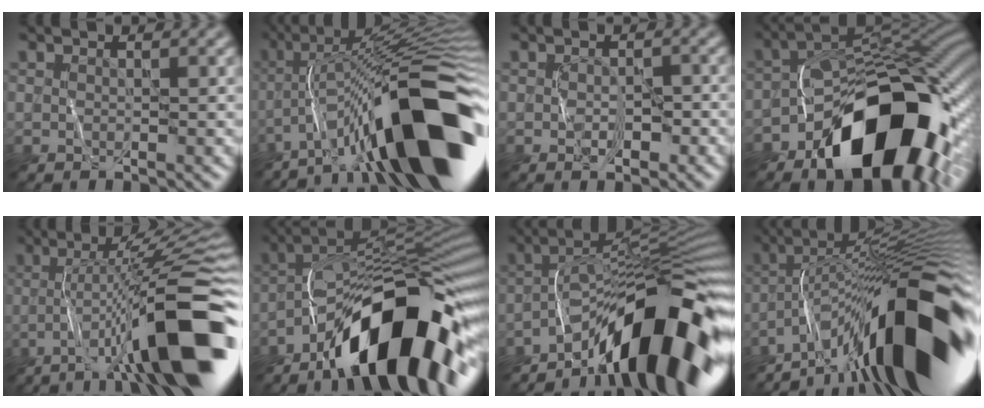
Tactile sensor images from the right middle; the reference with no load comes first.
{"total": 16.1, "force": [-7.2, 3.1, 14.0], "torque": [-0.214, 0.031, -0.120]}
{"total": 2.2, "force": [-0.9, 1.3, 1.6], "torque": [-0.022, -0.001, -0.015]}
{"total": 15.3, "force": [-7.3, 8.2, 10.6], "torque": [-0.122, 0.010, -0.136]}
{"total": 13.1, "force": [-4.3, 2.0, 12.2], "torque": [-0.190, 0.012, -0.070]}
{"total": 14.7, "force": [-8.3, 4.4, 11.3], "torque": [-0.165, 0.018, -0.152]}
{"total": 13.3, "force": [-7.8, 2.9, 10.4], "torque": [-0.145, 0.022, -0.140]}
{"total": 16.6, "force": [-8.6, 3.4, 13.7], "torque": [-0.196, 0.034, -0.156]}